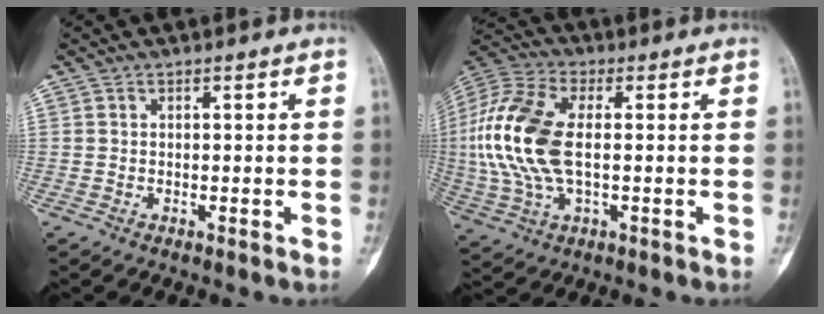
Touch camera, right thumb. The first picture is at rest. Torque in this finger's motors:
{"motor_torque": [2.00, 1.83, 1.39, -1.37, 0.51]}